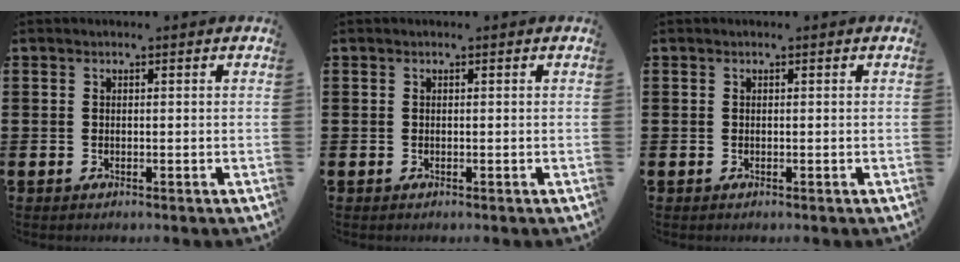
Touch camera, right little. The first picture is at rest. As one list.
[{"total": 0.0}, {"total": 0.0}]